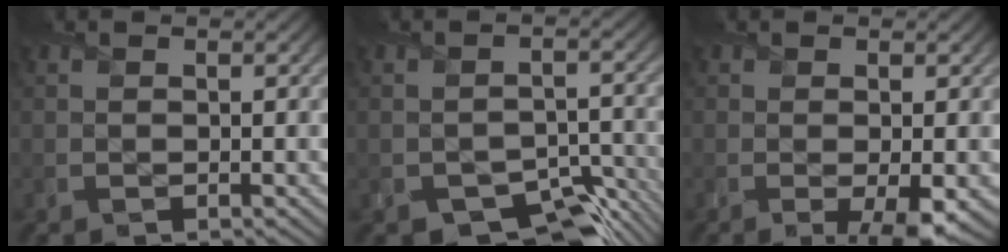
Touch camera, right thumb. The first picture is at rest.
{"total": 6.8, "force": [-4.6, 3.8, 3.3], "torque": [-0.043, -0.016, -0.069]}
{"total": 3.6, "force": [-0.9, 0.9, 3.3], "torque": [-0.056, -0.012, -0.016]}